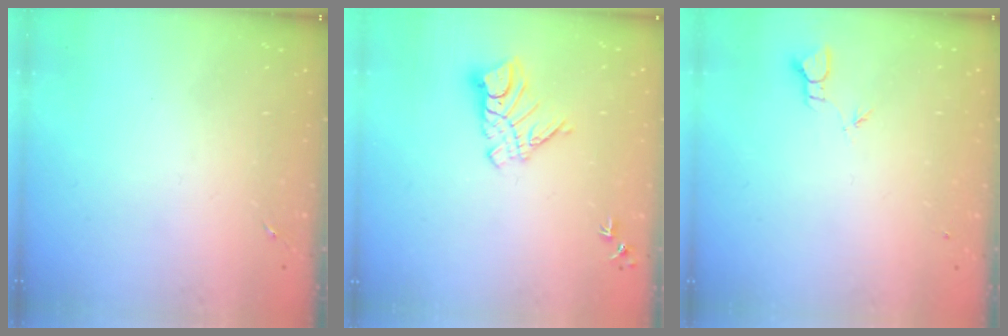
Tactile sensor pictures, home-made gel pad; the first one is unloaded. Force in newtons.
{"total": 10.5, "press": 10.4, "slide": 1.0}
{"total": 1.9, "press": 1.9, "slide": 0.1}